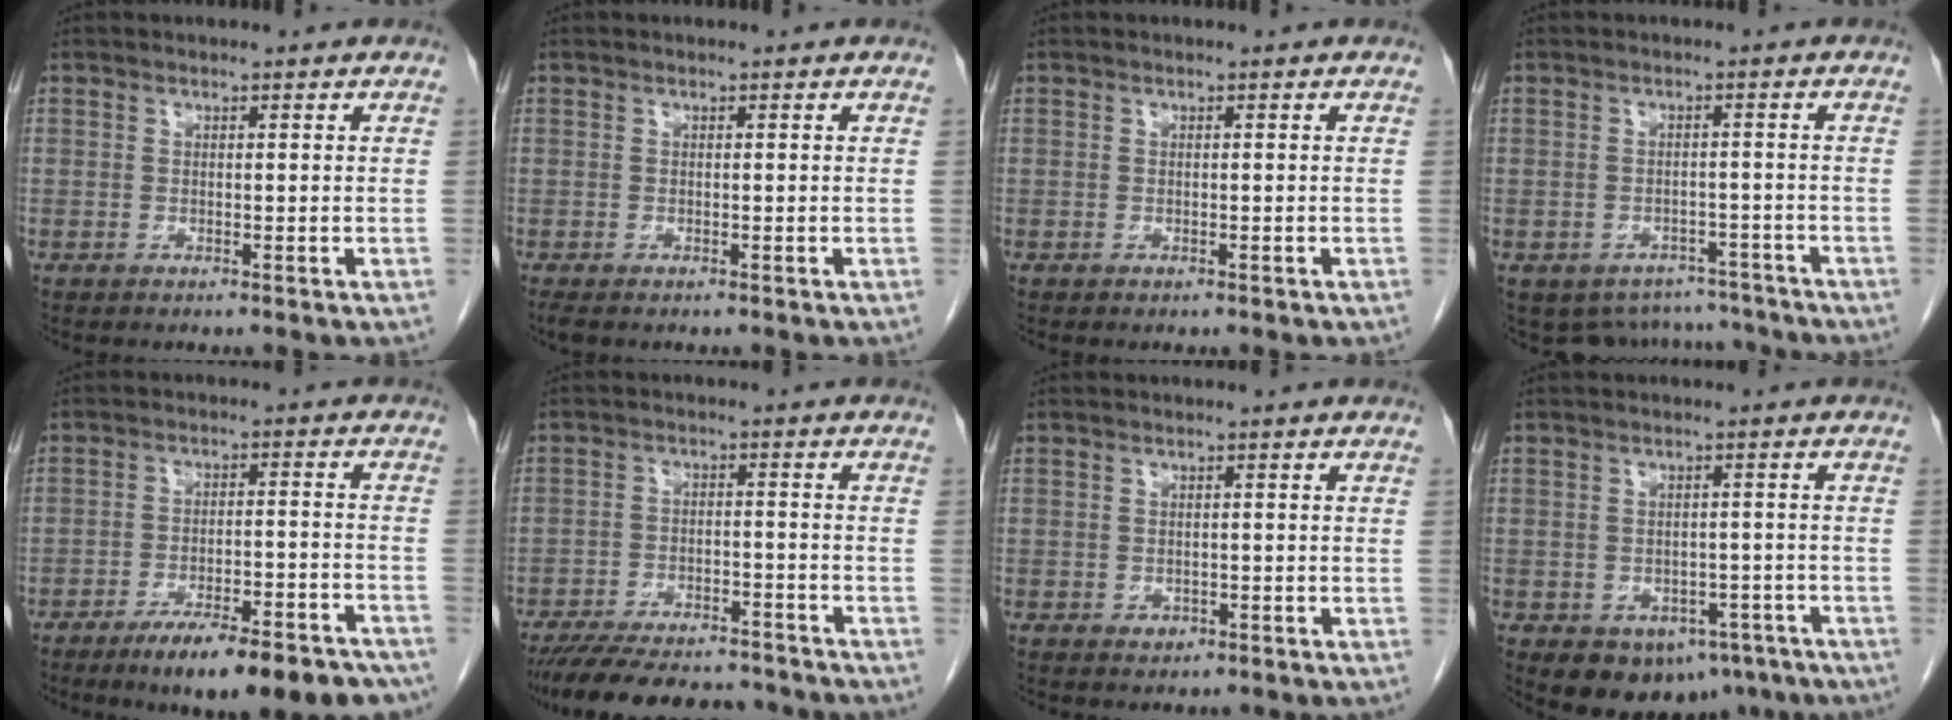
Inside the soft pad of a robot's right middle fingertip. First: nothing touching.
{"total": 1.5, "force": [-1.2, 0.5, 0.8], "torque": [-0.011, -0.005, -0.016]}
{"total": 0.0}
{"total": 8.9, "force": [-7.8, 4.4, 0.5], "torque": [0.000, 0.020, -0.092]}
{"total": 16.3, "force": [-12.7, 3.6, 9.6], "torque": [-0.083, 0.017, -0.179]}
{"total": 15.2, "force": [-13.5, 3.9, 5.8], "torque": [-0.109, -0.005, -0.193]}
{"total": 1.1, "force": [-0.5, 0.9, 0.4], "torque": [-0.007, 0.002, -0.002]}
{"total": 9.5, "force": [-5.6, 6.3, 4.5], "torque": [-0.046, 0.013, -0.067]}